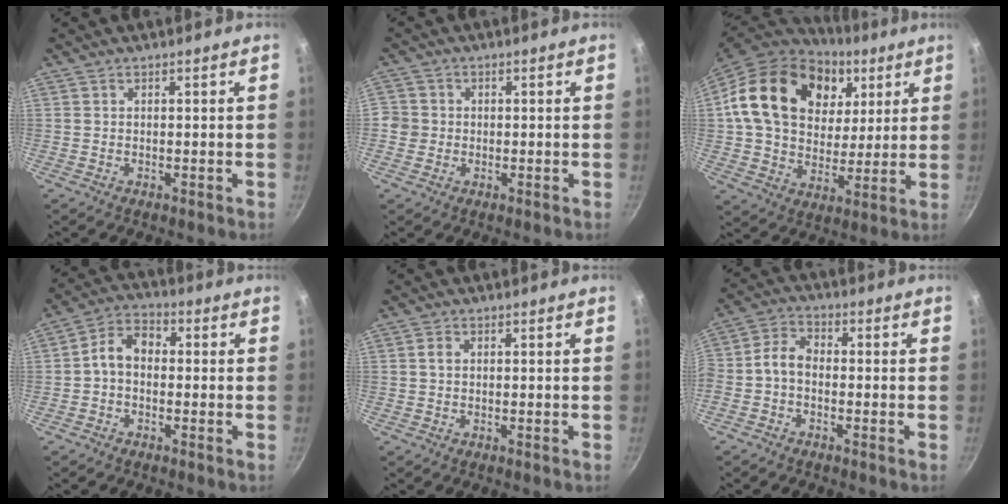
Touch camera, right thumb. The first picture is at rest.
{"total": 3.7, "force": [-0.6, 3.5, 0.8], "torque": [0.005, 0.011, -0.015]}
{"total": 24.8, "force": [8.1, 18.1, 14.9], "torque": [-0.245, -0.006, 0.138]}
{"total": 6.6, "force": [-0.5, 4.8, 4.5], "torque": [-0.067, 0.028, -0.026]}
{"total": 1.4, "force": [0.2, 1.1, 0.9], "torque": [-0.014, 0.005, 0.003]}
{"total": 5.2, "force": [-1.5, 3.4, 3.6], "torque": [-0.073, 0.033, -0.041]}